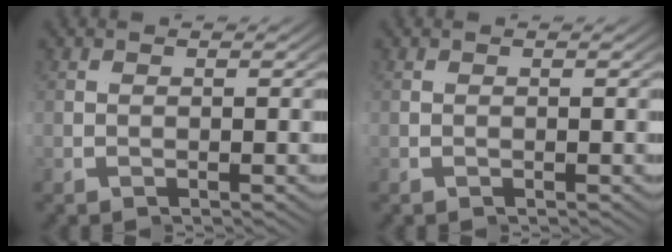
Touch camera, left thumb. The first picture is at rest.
{"total": 0.0}